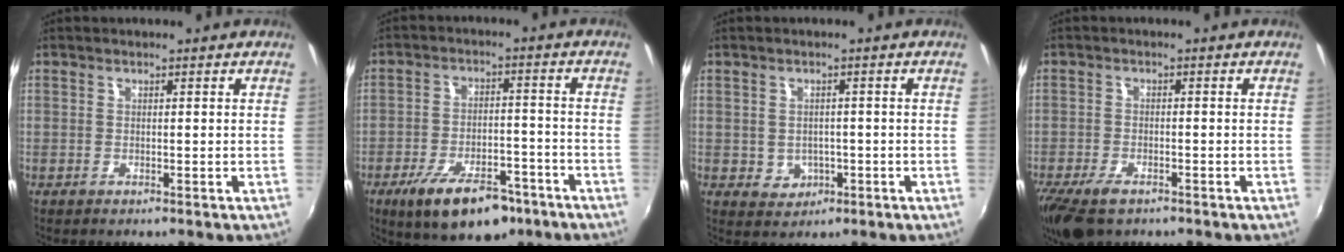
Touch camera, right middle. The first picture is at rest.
{"total": 14.4, "force": [-9.1, 6.1, 9.3], "torque": [-0.174, -0.008, -0.136]}
{"total": 3.8, "force": [-0.7, 3.5, 1.2], "torque": [-0.028, 0.006, 0.001]}
{"total": 8.9, "force": [-6.2, 3.6, 5.2], "torque": [-0.132, -0.033, -0.113]}